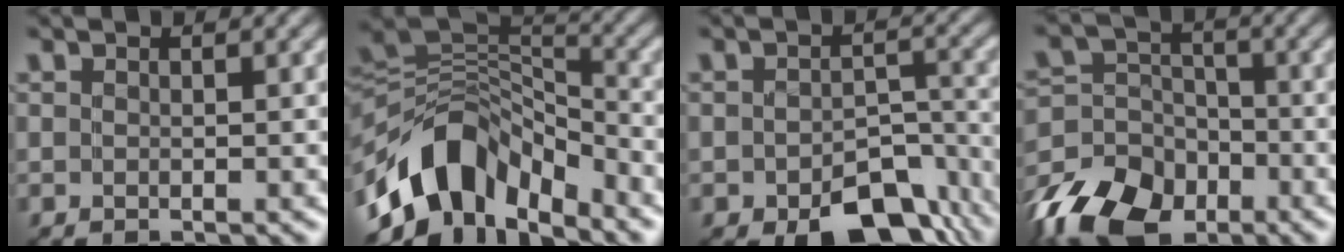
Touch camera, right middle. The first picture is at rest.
{"total": 9.7, "force": [-6.2, 5.6, 5.0], "torque": [-0.078, 0.010, -0.118]}
{"total": 8.3, "force": [-5.1, 4.3, 4.9], "torque": [-0.070, -0.018, -0.064]}
{"total": 10.6, "force": [-7.7, 6.1, 3.9], "torque": [-0.076, -0.011, -0.153]}